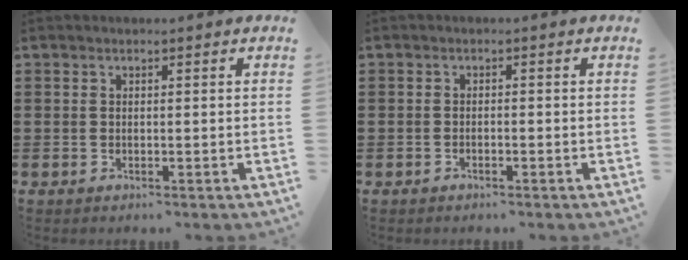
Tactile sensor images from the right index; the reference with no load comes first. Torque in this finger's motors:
{"motor_torque": [-0.13, 0.28, 0.03, -0.01]}